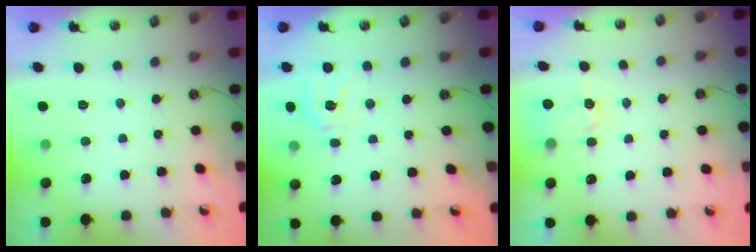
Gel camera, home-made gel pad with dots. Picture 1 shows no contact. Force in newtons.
{"total": 12.7, "press": 12.6, "slide": 2.0}
{"total": 4.8, "press": 4.7, "slide": 0.6}